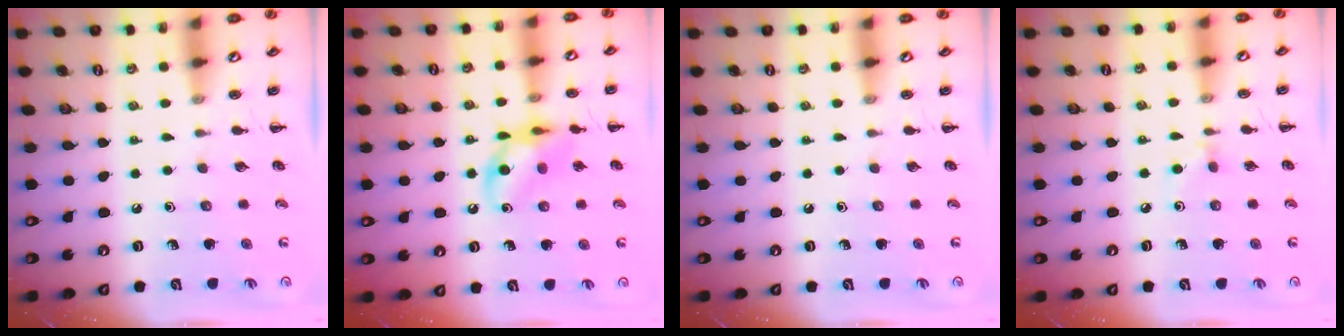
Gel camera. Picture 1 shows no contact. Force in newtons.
{"total": 12.0, "press": 11.9, "slide": 1.8}
{"total": 0.0}
{"total": 3.8, "press": 3.6, "slide": 1.2}